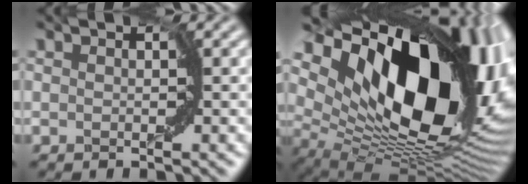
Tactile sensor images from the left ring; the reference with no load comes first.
{"total": 19.2, "force": [6.9, 10.3, 14.7], "torque": [-0.245, -0.005, 0.135]}